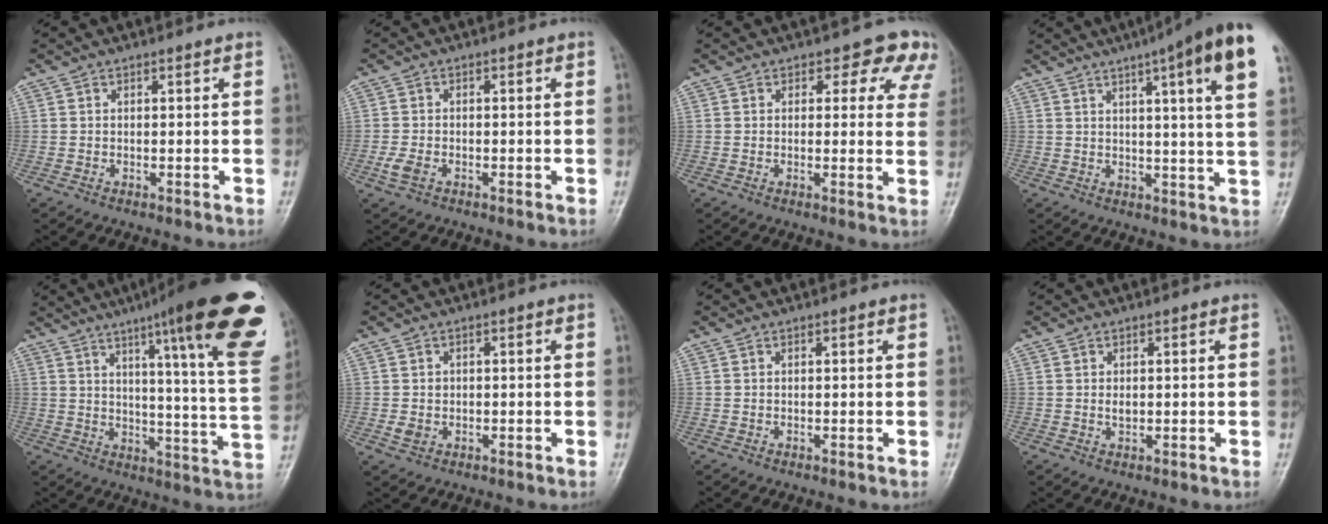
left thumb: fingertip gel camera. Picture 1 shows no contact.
{"total": 2.4, "force": [-1.2, 1.4, 1.5], "torque": [-0.043, 0.001, -0.025]}
{"total": 7.8, "force": [5.0, 4.6, 3.8], "torque": [0.004, -0.017, 0.035]}
{"total": 17.6, "force": [9.2, 1.8, 14.8], "torque": [-0.197, -0.020, 0.106]}
{"total": 26.6, "force": [15.1, 3.4, 21.7], "torque": [-0.264, -0.051, 0.197]}
{"total": 2.3, "force": [-0.4, 2.0, 1.1], "torque": [-0.012, 0.004, -0.003]}
{"total": 0.0}
{"total": 1.1, "force": [0.1, 0.7, 0.8], "torque": [-0.008, -0.001, 0.002]}